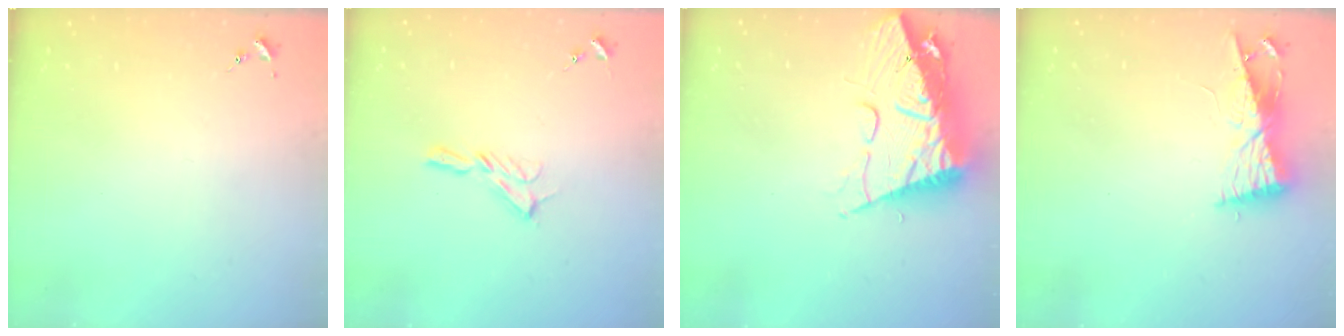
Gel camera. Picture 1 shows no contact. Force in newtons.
{"total": 5.9, "press": 5.9, "slide": 0.3}
{"total": 16.8, "press": 16.7, "slide": 1.6}
{"total": 8.5, "press": 8.5, "slide": 0.7}